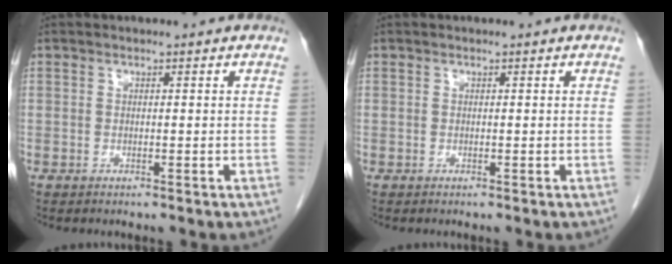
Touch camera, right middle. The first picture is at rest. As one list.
[{"total": 0.0}]